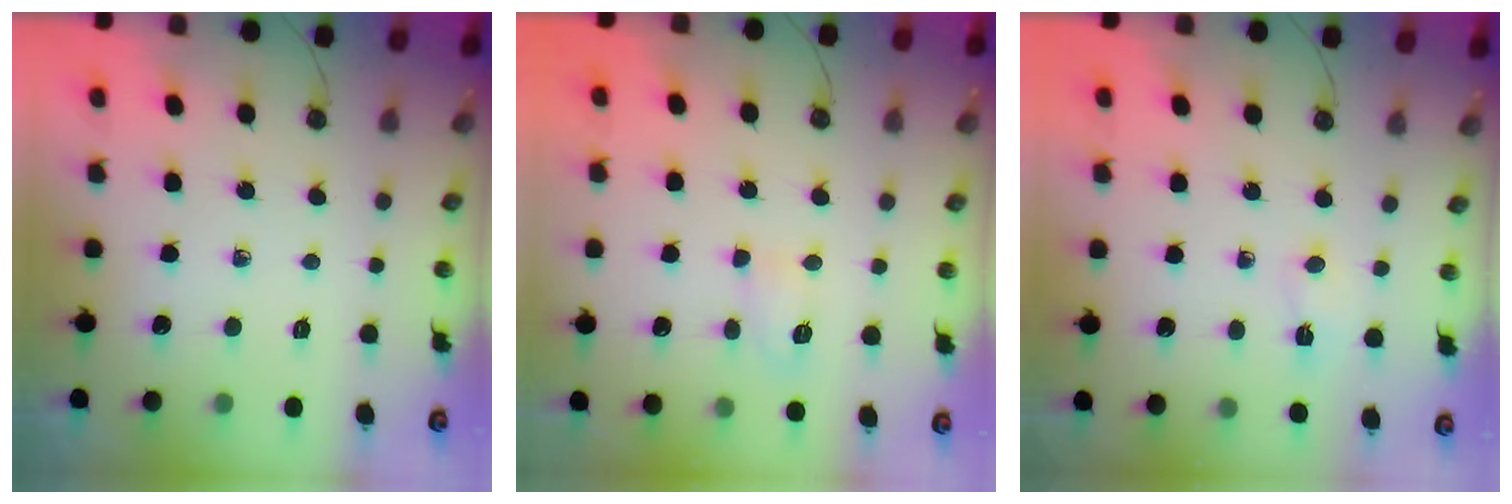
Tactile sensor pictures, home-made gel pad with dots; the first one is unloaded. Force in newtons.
{"total": 5.1, "press": 5.0, "slide": 0.8}
{"total": 2.3, "press": 2.2, "slide": 0.7}